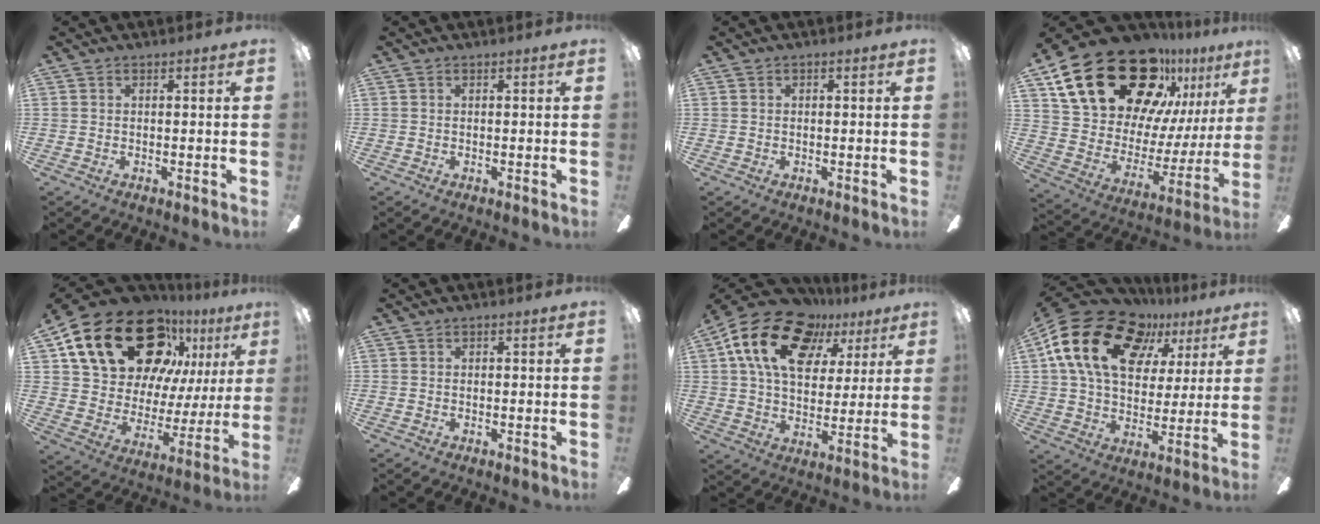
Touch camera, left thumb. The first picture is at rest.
{"total": 0.0}
{"total": 0.0}
{"total": 29.0, "force": [18.6, 15.3, 16.1], "torque": [-0.273, -0.109, 0.349]}
{"total": 26.3, "force": [15.1, 15.5, 14.9], "torque": [-0.255, -0.078, 0.285]}
{"total": 0.0}
{"total": 20.2, "force": [10.6, 12.5, 11.8], "torque": [-0.207, -0.033, 0.190]}
{"total": 21.2, "force": [9.8, 13.8, 12.8], "torque": [-0.242, -0.030, 0.177]}